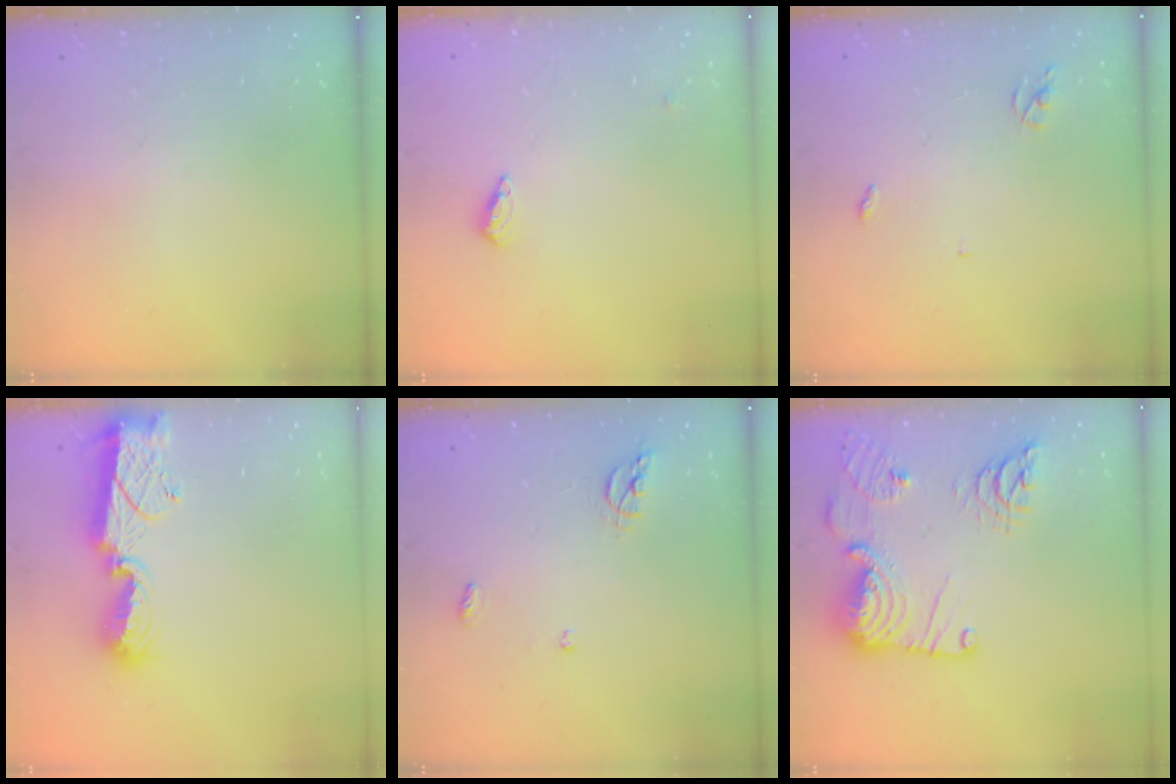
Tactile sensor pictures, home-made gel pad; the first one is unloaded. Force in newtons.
{"total": 3.2, "press": 3.1, "slide": 0.3}
{"total": 2.6, "press": 2.6, "slide": 0.2}
{"total": 11.4, "press": 11.4, "slide": 0.8}
{"total": 6.5, "press": 6.5, "slide": 0.6}
{"total": 18.8, "press": 18.6, "slide": 2.3}